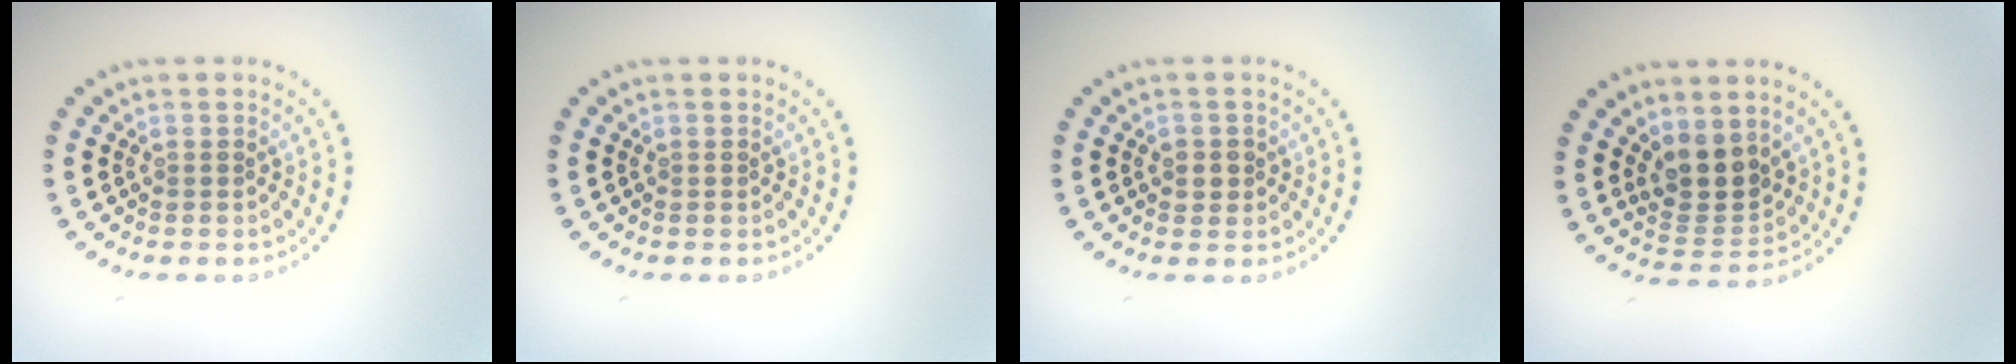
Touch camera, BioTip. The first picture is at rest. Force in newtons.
{"total": 0.0}
{"total": 1.2, "press": 1.1, "slide": 0.5}
{"total": 3.9, "press": 3.5, "slide": 1.7}